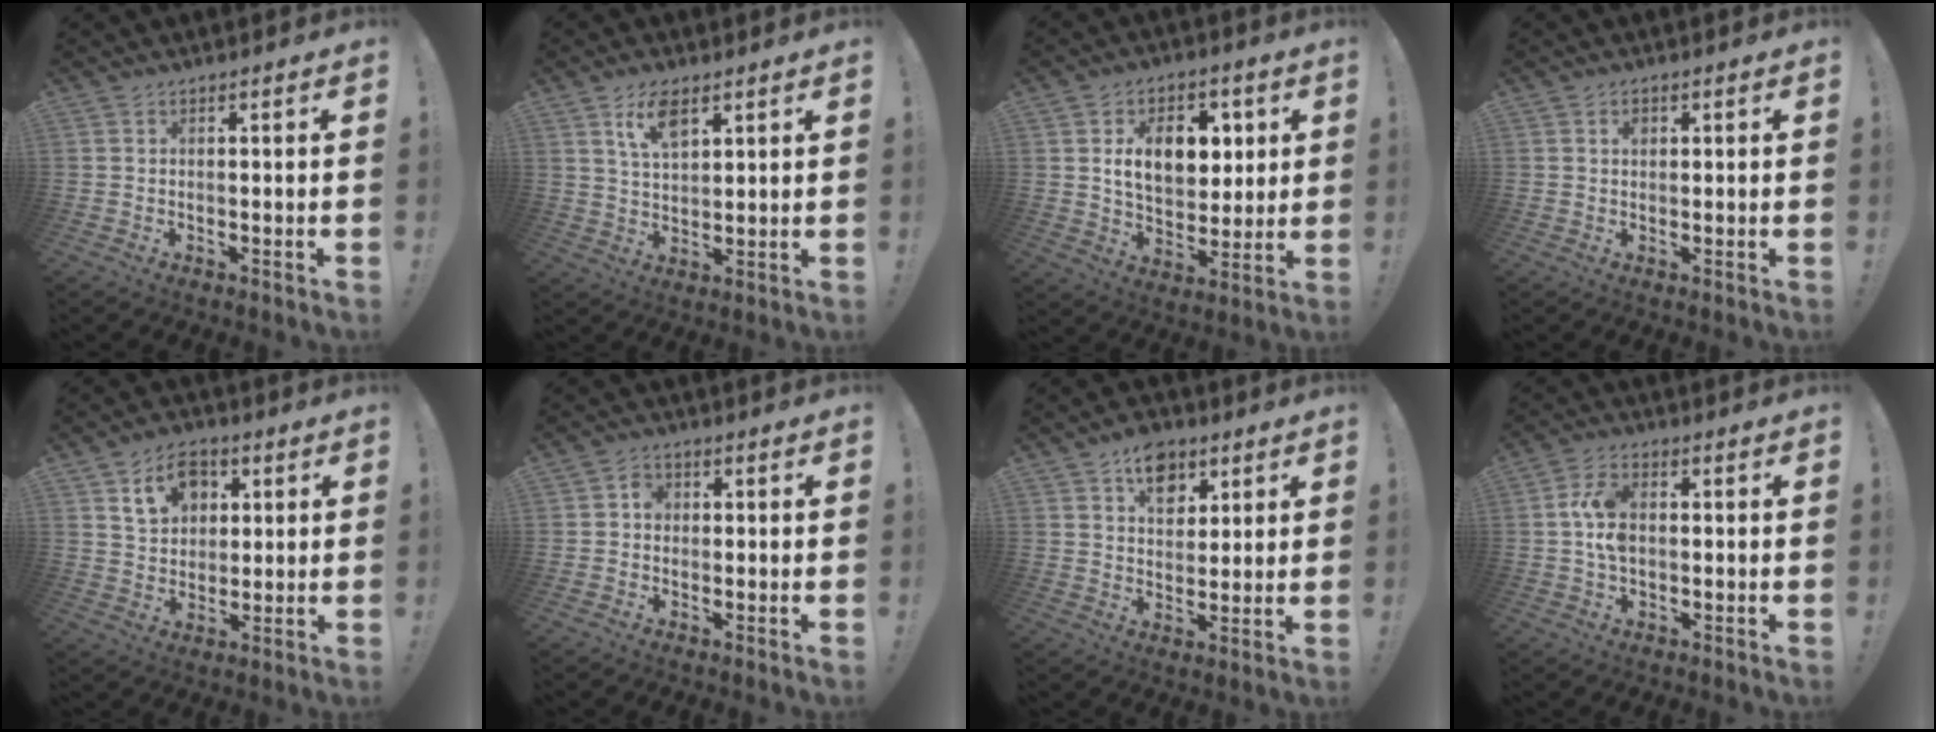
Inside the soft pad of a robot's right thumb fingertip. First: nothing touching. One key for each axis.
{"total": 7.9, "fx": 4.6, "fy": 3.5, "fz": 5.3, "tx": -0.108, "ty": -0.008, "tz": 0.085}
{"total": 13.3, "fx": 4.1, "fy": 9.4, "fz": 8.4, "tx": -0.121, "ty": -0.003, "tz": 0.078}
{"total": 2.3, "fx": 0.6, "fy": 1.8, "fz": 1.4, "tx": -0.014, "ty": 0.001, "tz": 0.005}
{"total": 10.6, "fx": 4.7, "fy": 8.0, "fz": 5.1, "tx": -0.074, "ty": -0.010, "tz": 0.088}
{"total": 3.1, "fx": -0.2, "fy": 2.6, "fz": 1.6, "tx": -0.015, "ty": 0.002, "tz": -0.007}
{"total": 10.0, "fx": 5.3, "fy": 7.1, "fz": 4.7, "tx": -0.051, "ty": -0.024, "tz": 0.095}
{"total": 8.3, "fx": 0.3, "fy": 5.3, "fz": 6.4, "tx": -0.126, "ty": 0.009, "tz": 0.005}